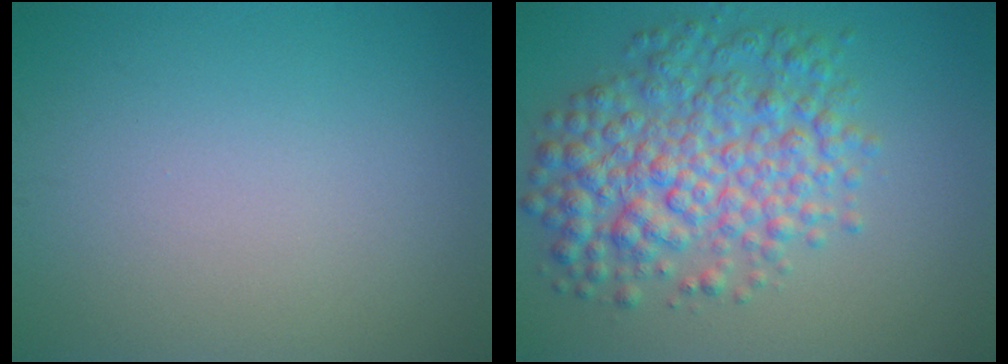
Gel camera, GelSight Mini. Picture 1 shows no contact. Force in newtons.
{"total": 7.2, "press": 7.2, "slide": 0.1}